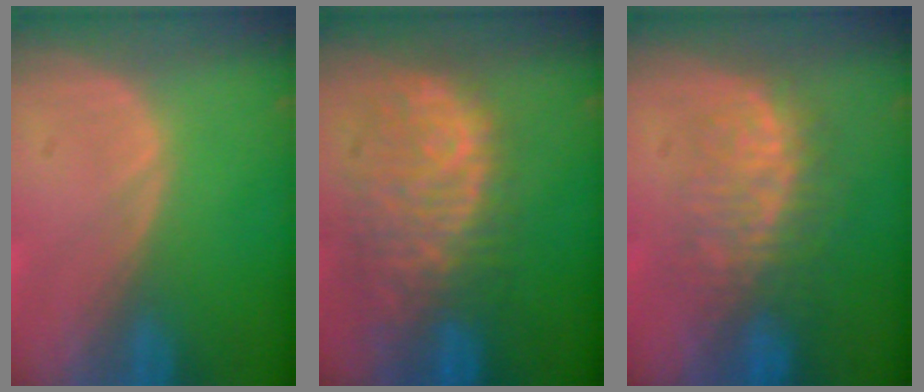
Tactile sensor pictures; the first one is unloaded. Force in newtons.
{"total": 10.9, "press": 9.5, "slide": 5.4}
{"total": 7.9, "press": 7.5, "slide": 2.3}